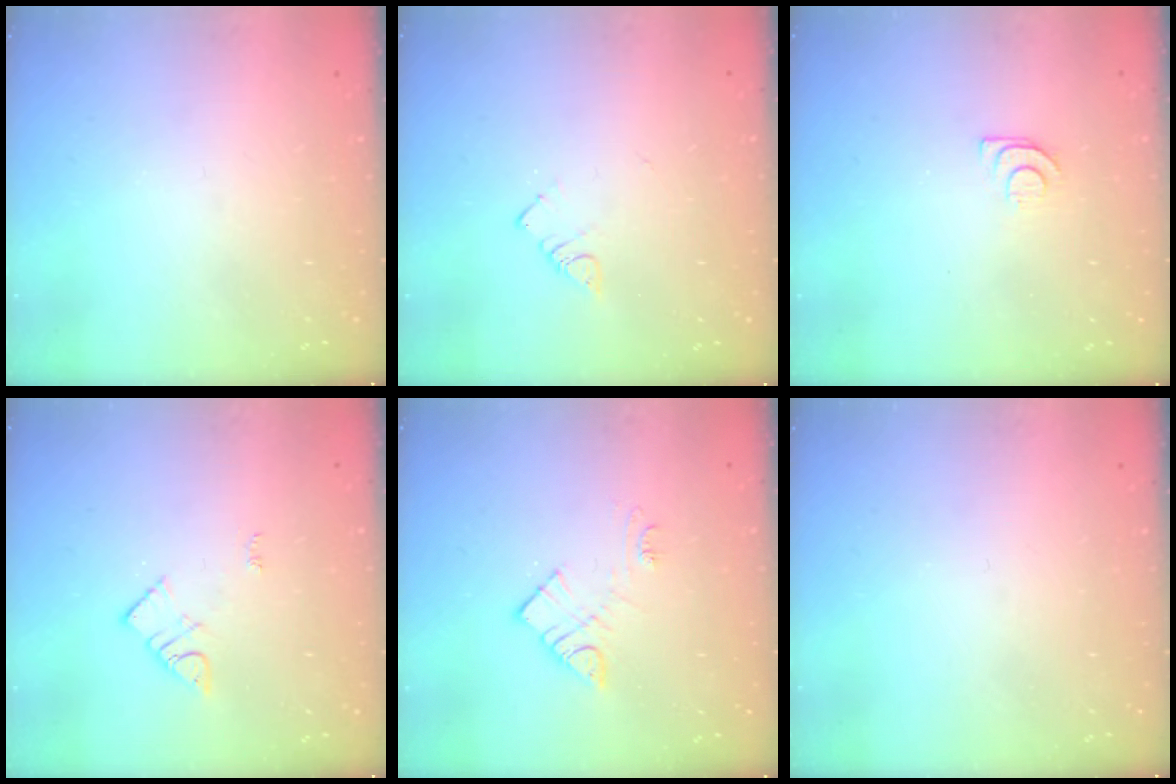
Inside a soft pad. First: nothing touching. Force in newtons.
{"total": 2.9, "press": 2.9, "slide": 0.5}
{"total": 4.9, "press": 4.9, "slide": 0.6}
{"total": 3.5, "press": 3.5, "slide": 0.4}
{"total": 8.8, "press": 8.7, "slide": 0.4}
{"total": 0.0}